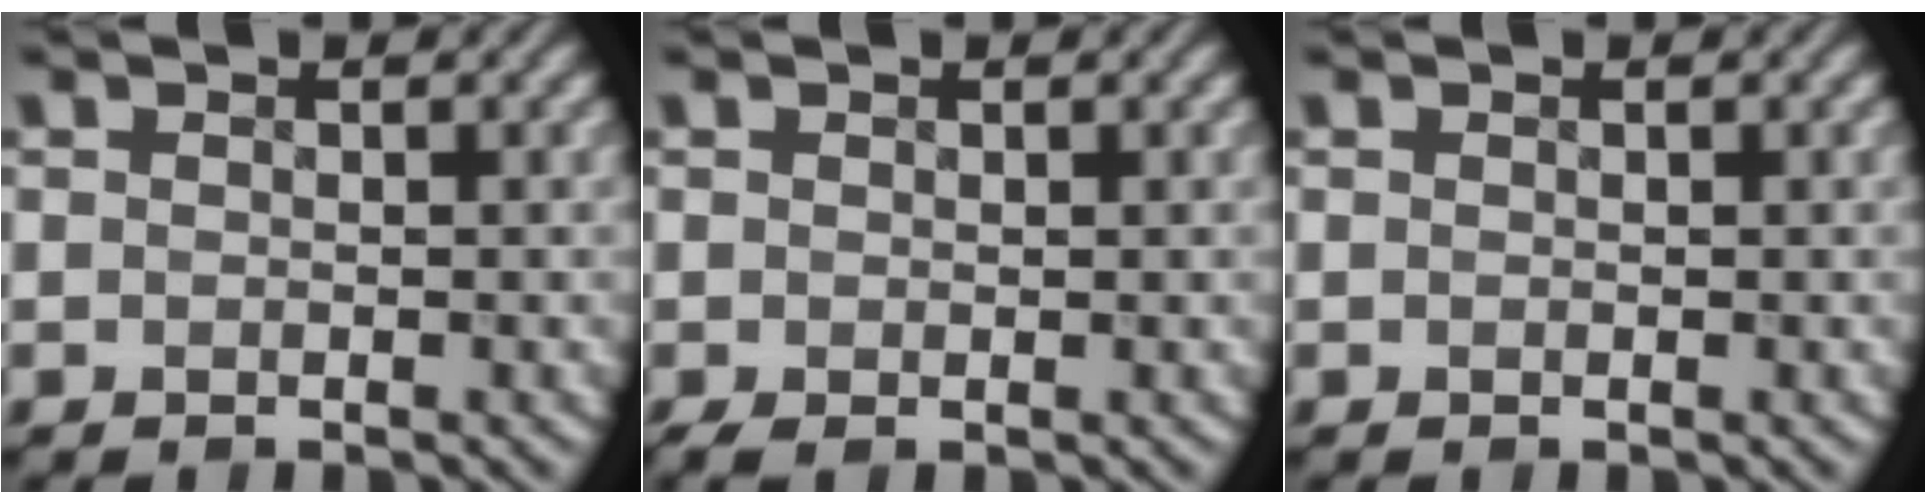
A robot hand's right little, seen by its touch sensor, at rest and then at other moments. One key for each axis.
{"total": 1.2, "fx": -0.5, "fy": 0.5, "fz": 0.9, "tx": -0.028, "ty": -0.002, "tz": -0.012}
{"total": 0.0}